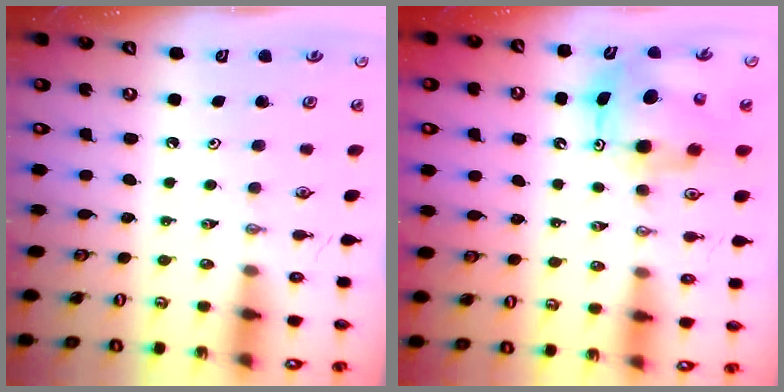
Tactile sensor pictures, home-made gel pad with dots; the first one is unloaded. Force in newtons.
{"total": 9.3, "press": 9.3, "slide": 0.7}